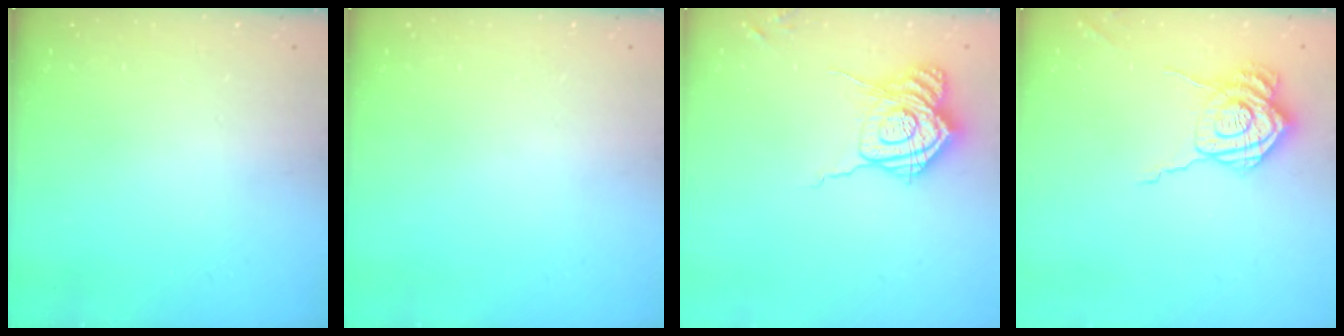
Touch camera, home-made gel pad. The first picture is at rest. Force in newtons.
{"total": 0.0}
{"total": 16.2, "press": 16.2, "slide": 0.5}
{"total": 12.8, "press": 12.7, "slide": 1.2}